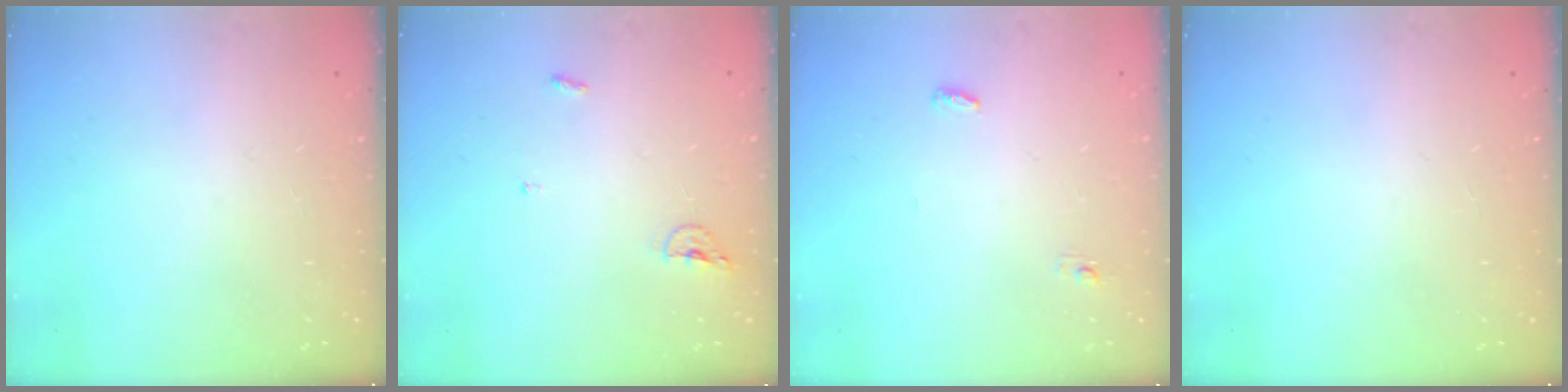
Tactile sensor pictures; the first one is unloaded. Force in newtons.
{"total": 3.9, "press": 3.8, "slide": 0.8}
{"total": 3.6, "press": 3.4, "slide": 1.0}
{"total": 0.0}